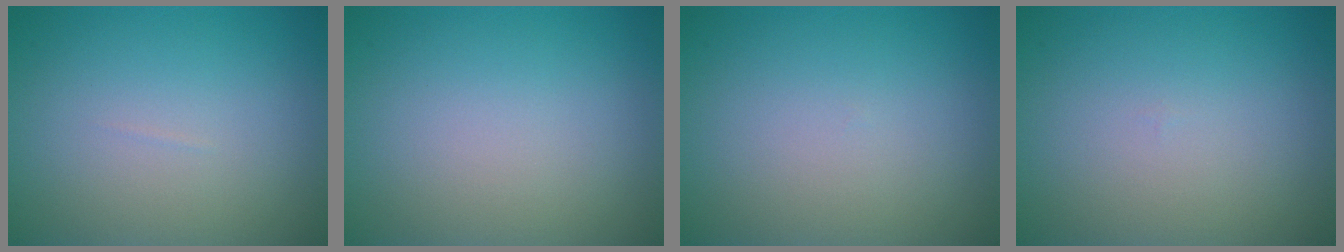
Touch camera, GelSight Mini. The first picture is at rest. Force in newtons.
{"total": 0.0}
{"total": 0.0}
{"total": 0.0}